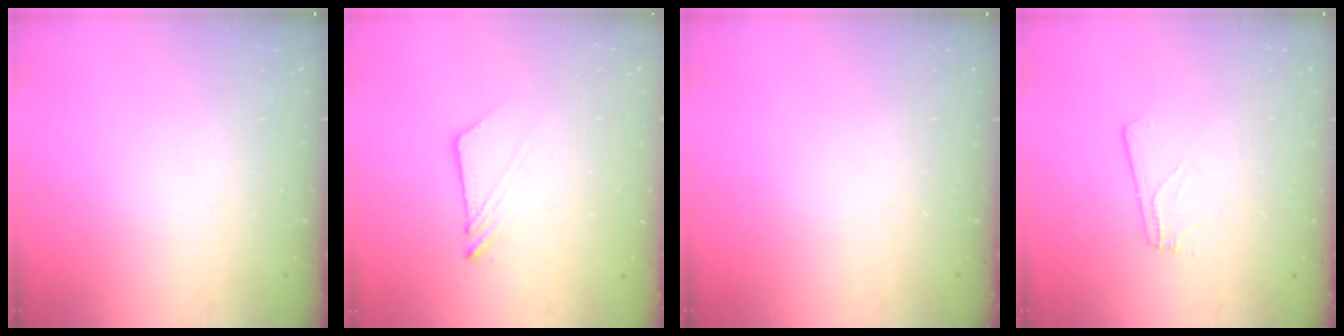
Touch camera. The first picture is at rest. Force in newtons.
{"total": 6.1, "press": 6.1, "slide": 0.2}
{"total": 0.0}
{"total": 3.8, "press": 3.8, "slide": 0.1}